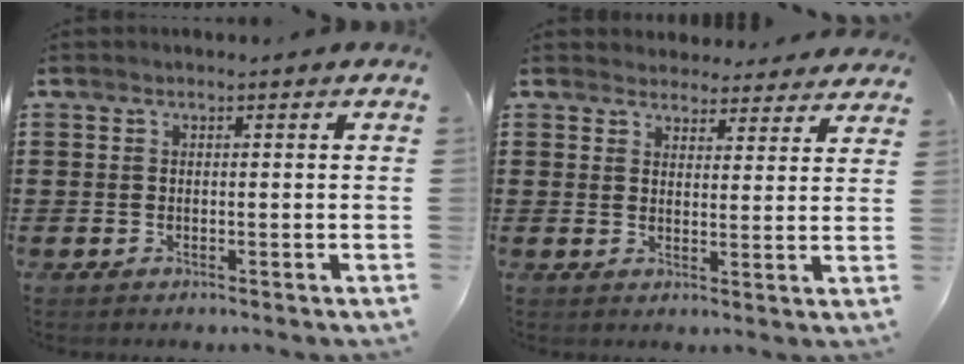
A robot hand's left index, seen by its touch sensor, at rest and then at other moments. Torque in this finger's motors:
{"motor_torque": [2.14, 0.00, 0.32, 0.01]}